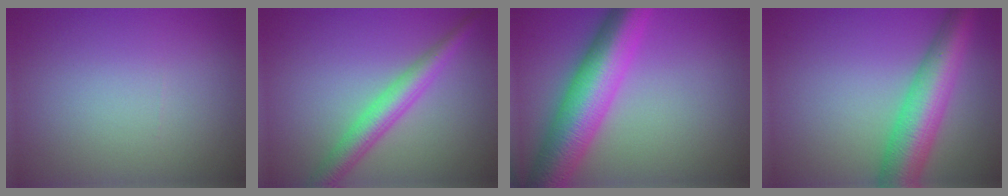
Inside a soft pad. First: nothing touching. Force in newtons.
{"total": 4.0, "press": 4.0, "slide": 0.1}
{"total": 9.5, "press": 9.5, "slide": 0.1}
{"total": 8.2, "press": 8.2, "slide": 0.4}